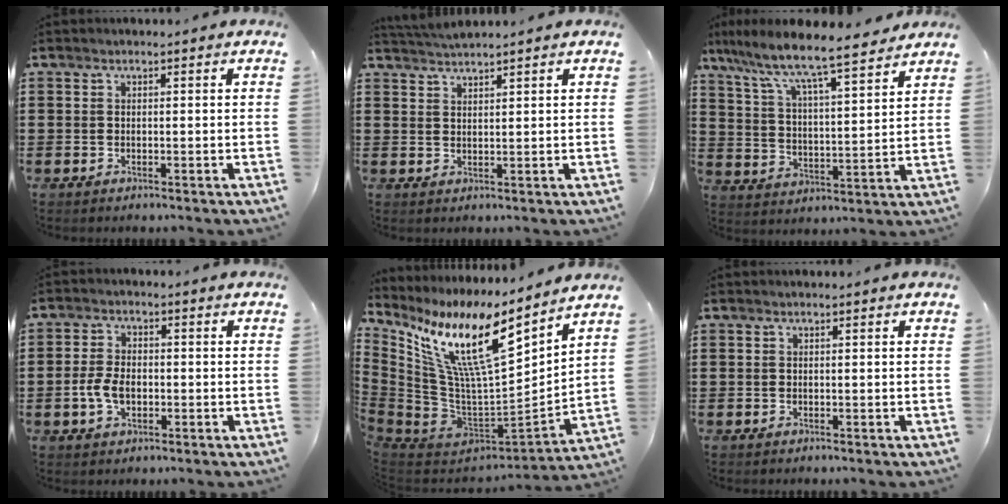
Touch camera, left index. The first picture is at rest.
{"total": 2.4, "force": [2.4, -0.2, 0.3], "torque": [-0.012, -0.003, 0.046]}
{"total": 7.2, "force": [6.4, 0.2, 3.2], "torque": [-0.090, -0.047, 0.104]}
{"total": 4.7, "force": [-1.0, 2.8, 3.6], "torque": [-0.086, -0.001, -0.023]}
{"total": 16.4, "force": [10.1, 3.4, 12.5], "torque": [-0.287, -0.064, 0.165]}
{"total": 0.0}